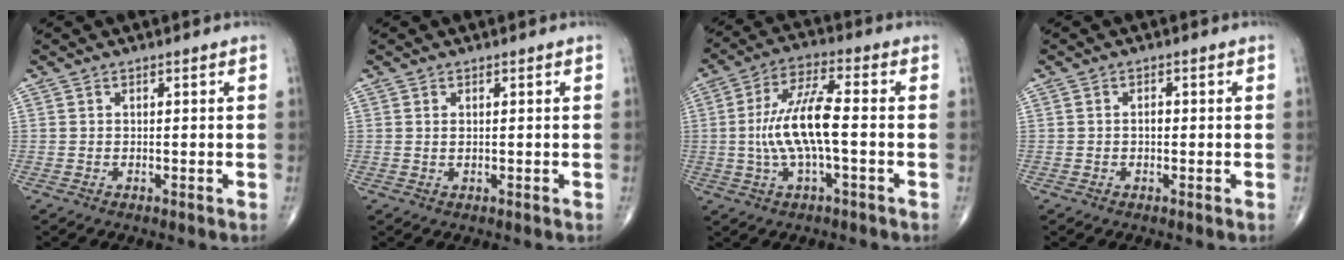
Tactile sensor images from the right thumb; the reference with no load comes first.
{"total": 0.6, "force": [0.2, 0.3, 0.5], "torque": [-0.009, 0.001, 0.006]}
{"total": 12.1, "force": [-1.0, 3.4, 11.6], "torque": [-0.239, 0.027, -0.021]}
{"total": 1.3, "force": [-0.2, 0.8, 1.0], "torque": [-0.013, 0.002, -0.005]}